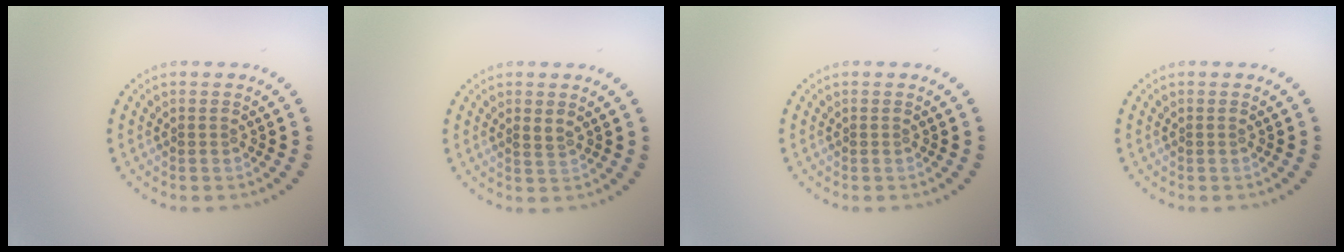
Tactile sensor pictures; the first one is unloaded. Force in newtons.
{"total": 0.9, "press": 0.8, "slide": 0.4}
{"total": 0.0}
{"total": 0.0}